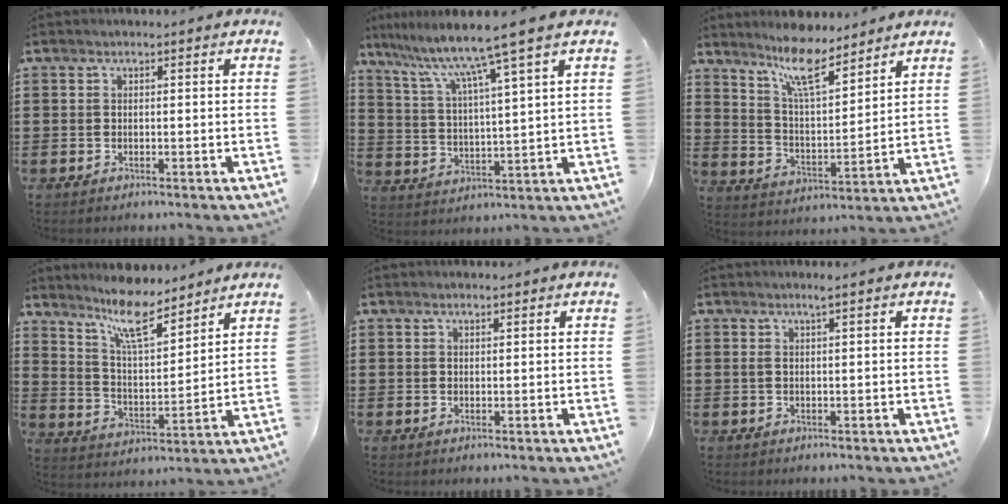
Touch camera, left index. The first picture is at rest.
{"total": 9.0, "force": [7.0, -1.0, 5.6], "torque": [-0.134, -0.039, 0.110]}
{"total": 9.7, "force": [7.8, 1.8, 5.4], "torque": [-0.111, -0.030, 0.140]}
{"total": 9.8, "force": [8.0, 1.9, 5.4], "torque": [-0.110, -0.033, 0.143]}
{"total": 0.7, "force": [0.6, 0.2, 0.3], "torque": [-0.008, 0.001, 0.011]}
{"total": 1.3, "force": [0.5, 0.0, 1.2], "torque": [-0.024, -0.001, 0.009]}